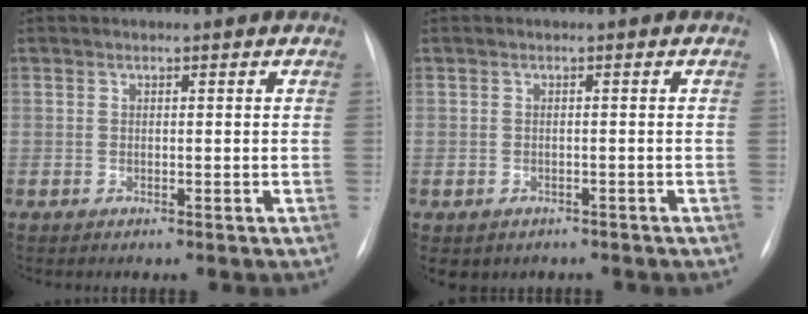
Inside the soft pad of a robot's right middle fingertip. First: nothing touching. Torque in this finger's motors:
{"motor_torque": [0.21, -0.37, 0.03, 0.03]}